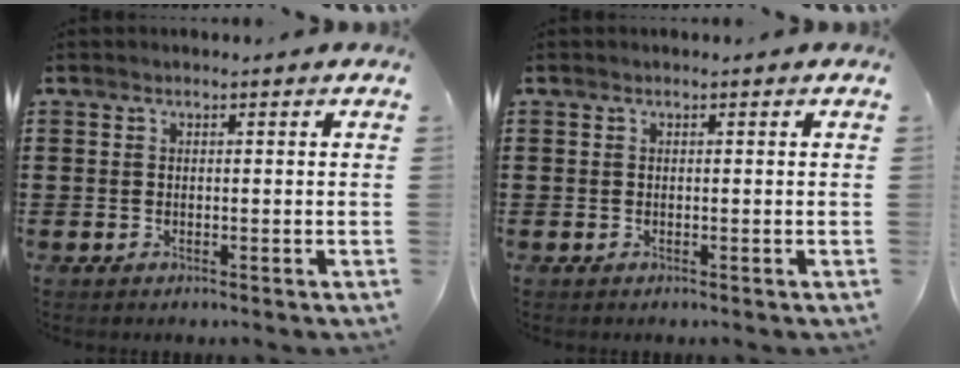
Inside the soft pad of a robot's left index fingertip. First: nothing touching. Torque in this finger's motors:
{"motor_torque": [0.00, 0.00, 0.00, 0.01]}